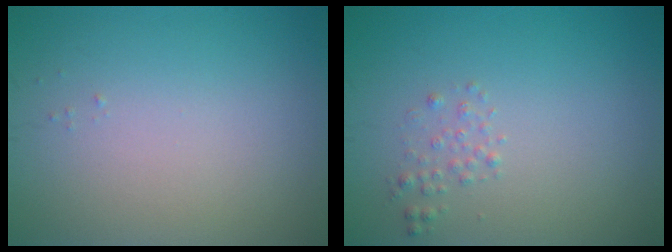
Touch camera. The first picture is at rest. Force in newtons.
{"total": 1.0, "press": 1.0, "slide": 0.1}